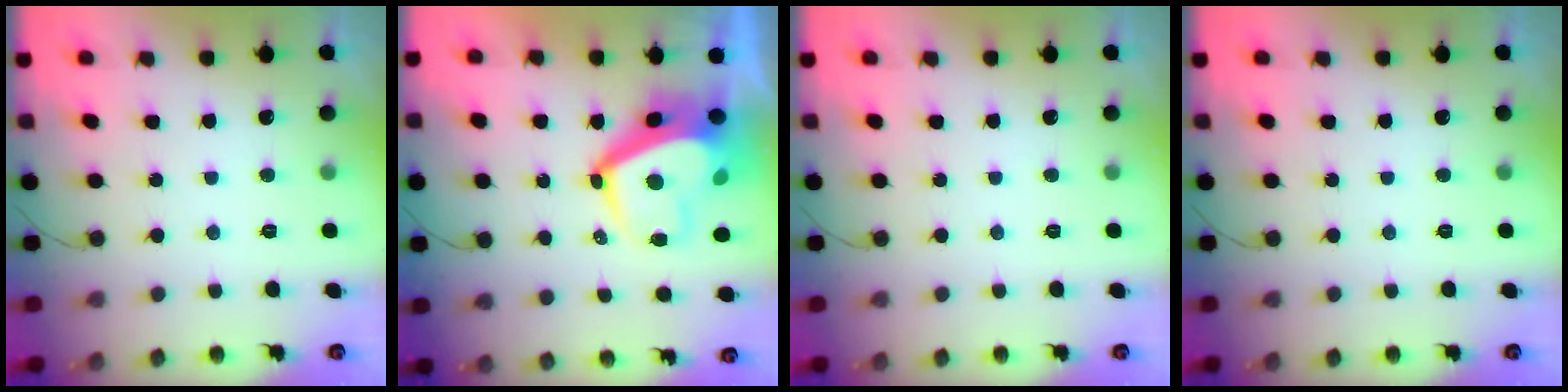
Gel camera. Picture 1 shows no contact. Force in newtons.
{"total": 12.4, "press": 12.3, "slide": 1.4}
{"total": 0.0}
{"total": 0.0}